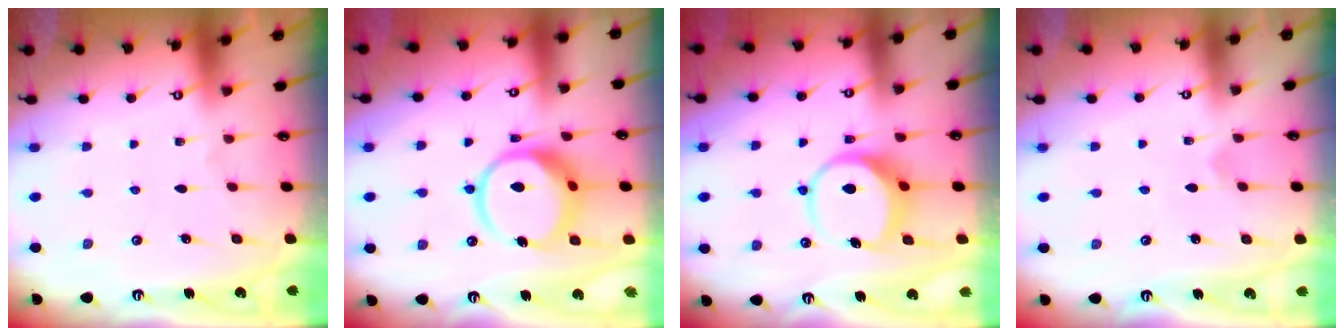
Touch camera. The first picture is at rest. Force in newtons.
{"total": 13.8, "press": 13.7, "slide": 1.7}
{"total": 8.0, "press": 7.9, "slide": 1.0}
{"total": 2.5, "press": 2.5, "slide": 0.1}